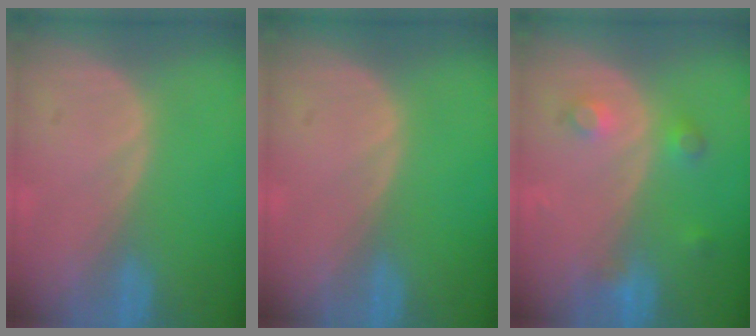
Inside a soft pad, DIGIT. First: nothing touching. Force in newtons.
{"total": 0.0}
{"total": 3.4, "press": 3.2, "slide": 1.2}